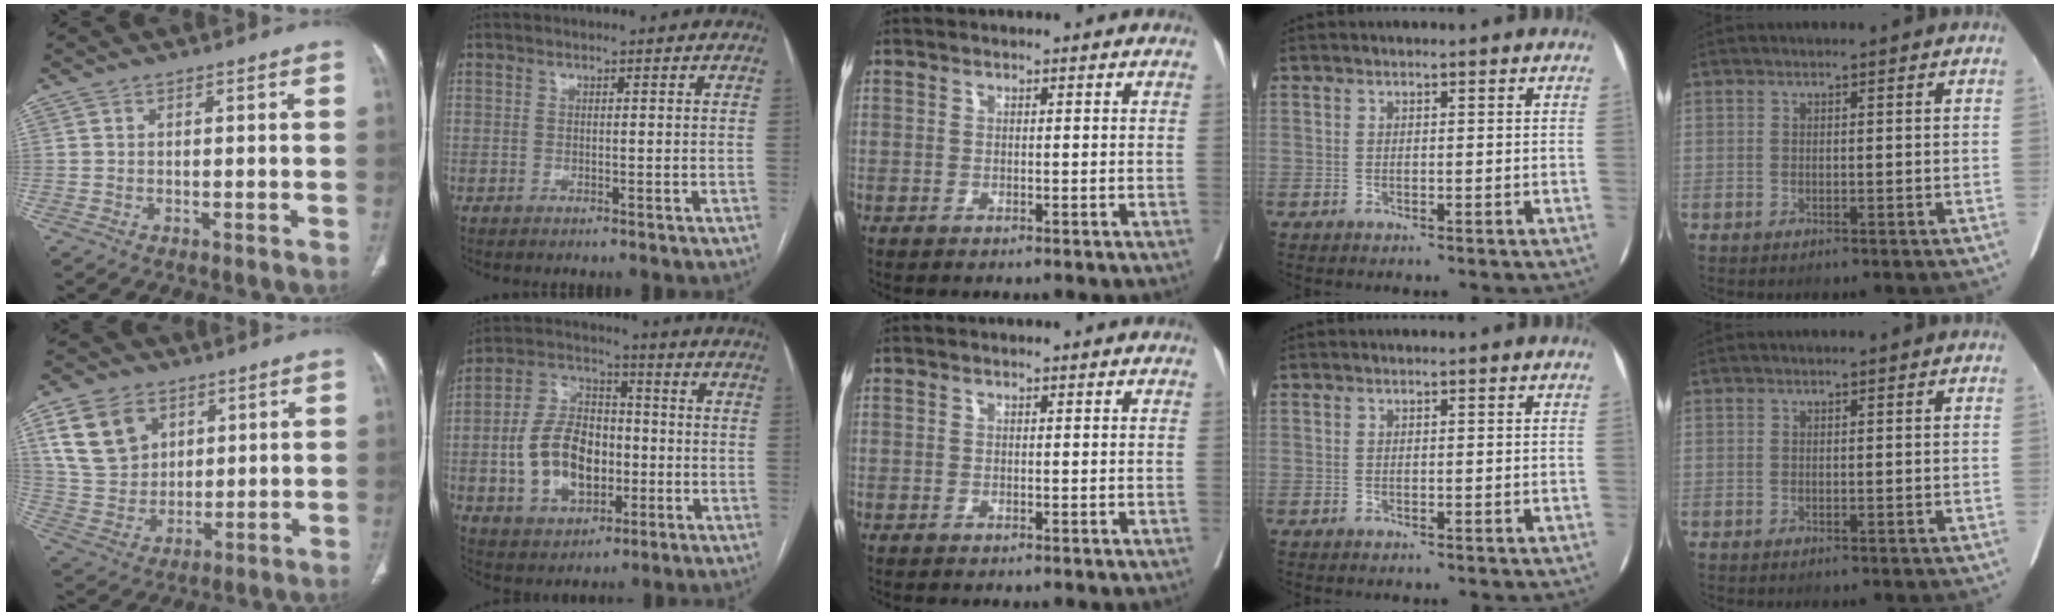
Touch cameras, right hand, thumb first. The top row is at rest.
{"thumb": {"total": 13.5, "force": [5.9, 10.0, 6.8], "torque": [-0.107, -0.014, 0.125]}, "index": {"total": 13.5, "force": [-2.4, 8.8, 9.9], "torque": [-0.205, 0.022, -0.035]}}